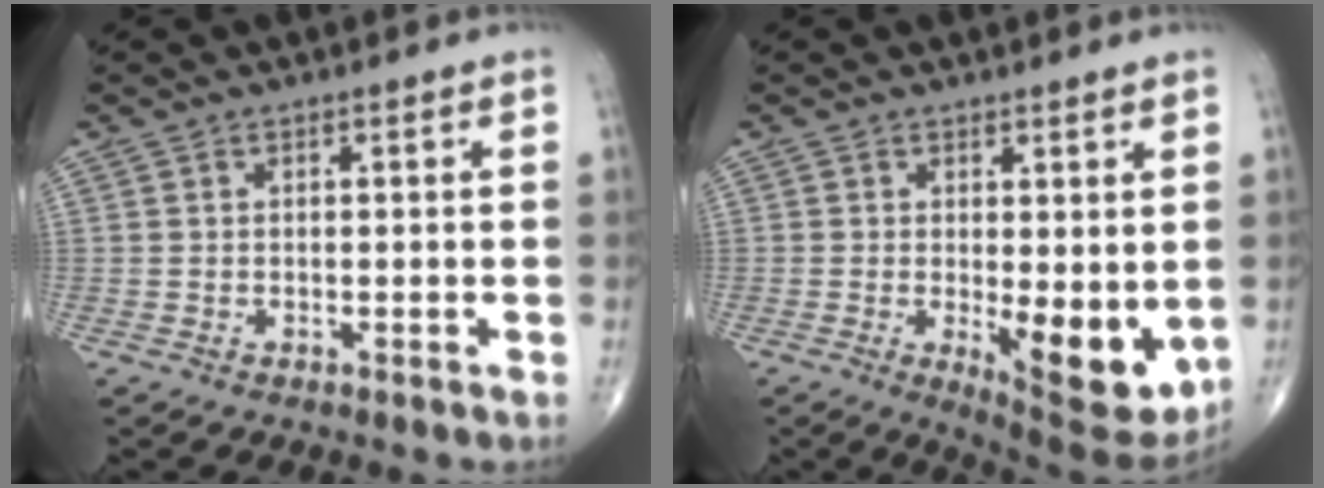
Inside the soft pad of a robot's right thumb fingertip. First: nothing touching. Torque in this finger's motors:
{"motor_torque": [0.88, 2.49, 0.14, -0.08, 0.32]}